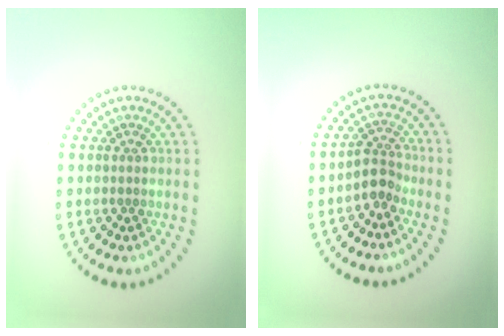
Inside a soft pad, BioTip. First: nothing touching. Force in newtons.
{"total": 2.2, "press": 1.8, "slide": 1.4}